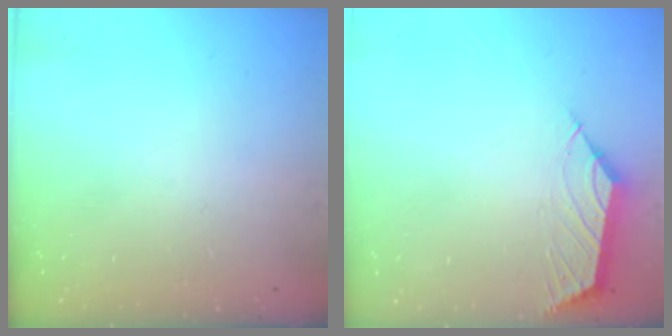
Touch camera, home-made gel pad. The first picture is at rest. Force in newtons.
{"total": 2.6, "press": 2.5, "slide": 0.7}